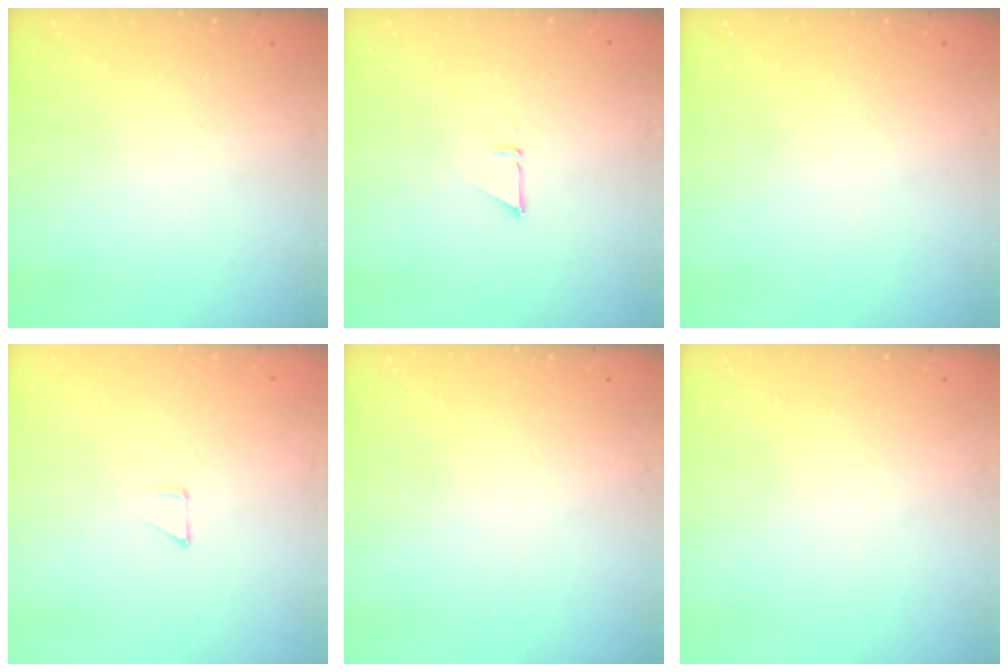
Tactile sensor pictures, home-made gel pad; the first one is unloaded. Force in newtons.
{"total": 1.9, "press": 1.9, "slide": 0.0}
{"total": 0.0}
{"total": 2.8, "press": 2.8, "slide": 0.2}
{"total": 0.0}
{"total": 0.0}